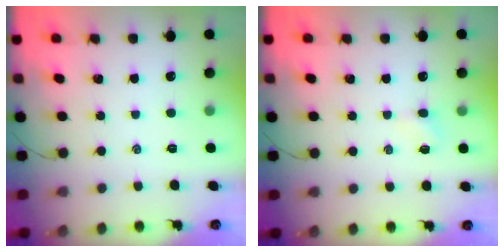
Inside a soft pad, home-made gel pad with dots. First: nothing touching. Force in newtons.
{"total": 2.6, "press": 2.5, "slide": 0.9}